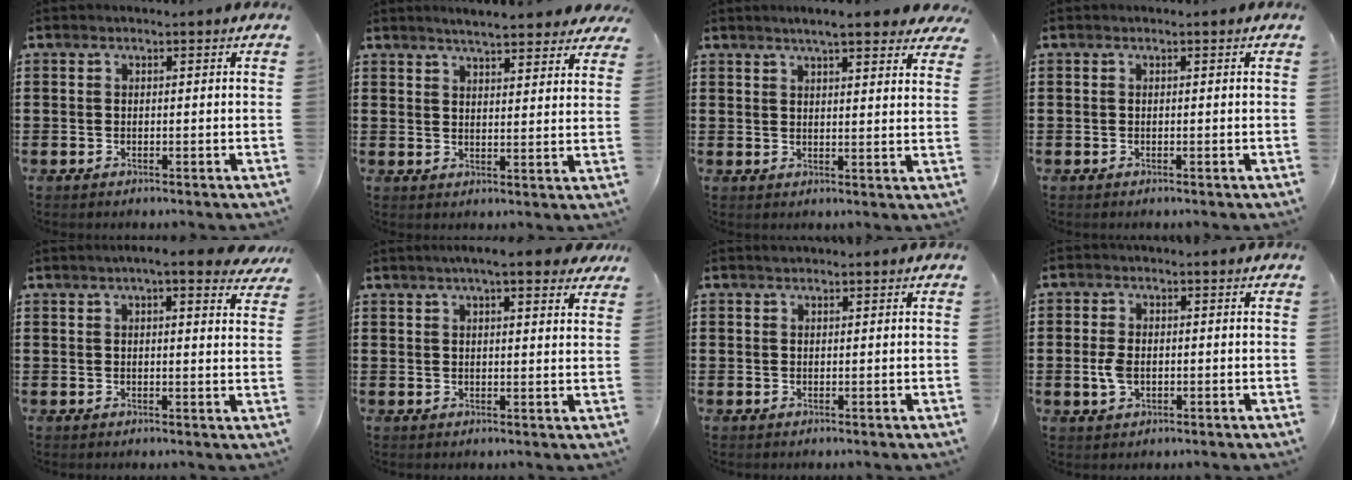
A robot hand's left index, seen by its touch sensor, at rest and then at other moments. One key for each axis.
{"total": 4.6, "fx": 4.3, "fy": 0.1, "fz": 1.4, "tx": -0.041, "ty": -0.012, "tz": 0.079}
{"total": 5.3, "fx": 4.5, "fy": 0.3, "fz": 2.8, "tx": -0.058, "ty": -0.010, "tz": 0.078}
{"total": 0.0}
{"total": 4.4, "fx": 3.6, "fy": 0.1, "fz": 2.5, "tx": -0.053, "ty": -0.006, "tz": 0.062}
{"total": 5.0, "fx": 4.0, "fy": 0.4, "fz": 3.0, "tx": -0.062, "ty": 0.001, "tz": 0.068}
{"total": 0.7, "fx": 0.6, "fy": 0.4, "fz": 0.1, "tx": -0.004, "ty": 0.003, "tz": 0.011}
{"total": 3.4, "fx": -0.4, "fy": 2.0, "fz": 2.7, "tx": -0.074, "ty": -0.003, "tz": -0.013}